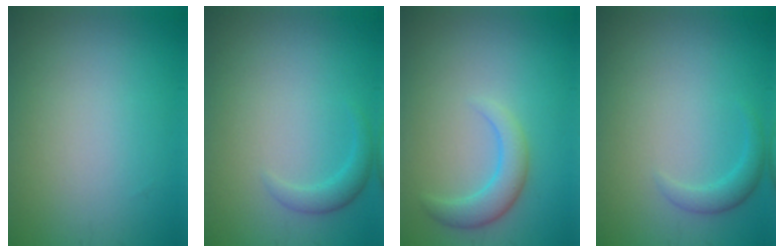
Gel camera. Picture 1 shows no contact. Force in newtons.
{"total": 1.6, "press": 1.6, "slide": 0.1}
{"total": 2.9, "press": 2.9, "slide": 0.1}
{"total": 1.6, "press": 1.6, "slide": 0.1}